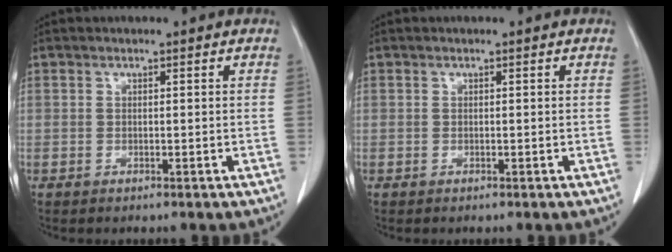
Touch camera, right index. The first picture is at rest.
{"total": 0.0}